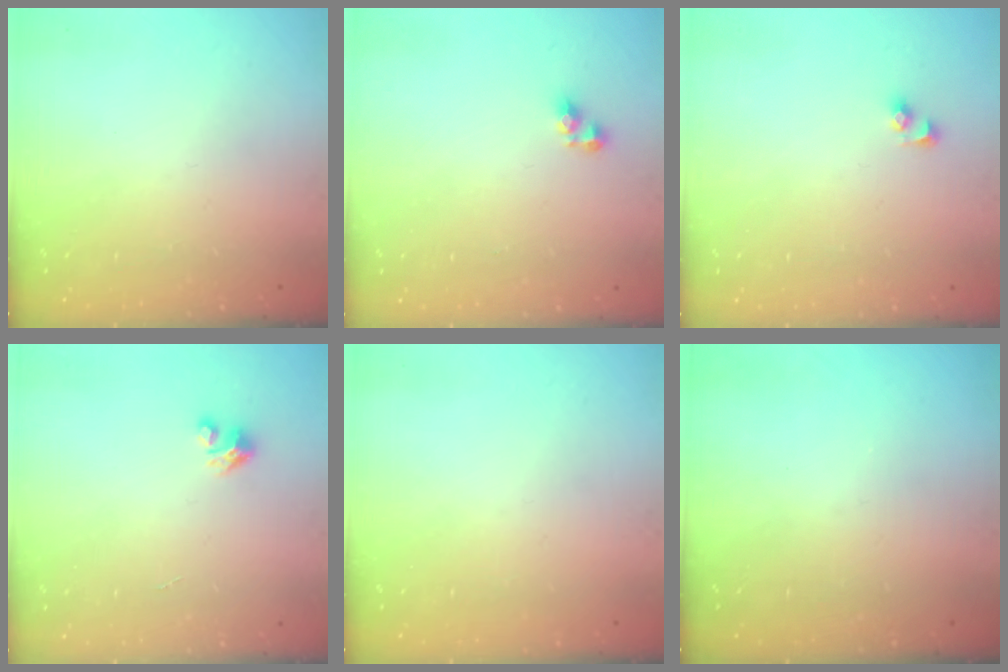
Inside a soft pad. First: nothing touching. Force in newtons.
{"total": 4.6, "press": 4.6, "slide": 0.6}
{"total": 2.3, "press": 2.3, "slide": 0.2}
{"total": 3.6, "press": 3.5, "slide": 0.2}
{"total": 0.0}
{"total": 0.0}